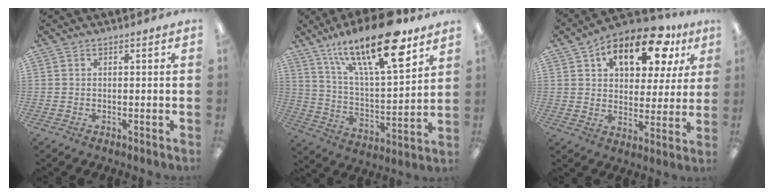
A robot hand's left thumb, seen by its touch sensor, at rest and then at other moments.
{"total": 23.1, "force": [14.8, 7.7, 16.0], "torque": [-0.251, -0.085, 0.245]}
{"total": 16.5, "force": [9.8, 8.4, 10.2], "torque": [-0.154, -0.041, 0.165]}